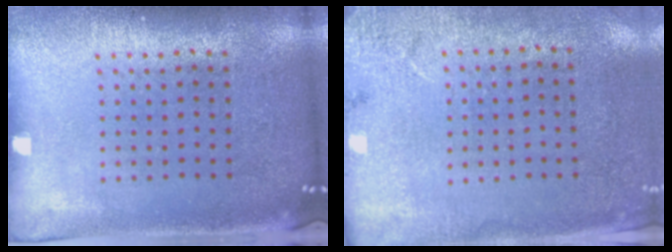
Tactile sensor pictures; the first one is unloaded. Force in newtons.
{"total": 2.7, "press": 2.2, "slide": 1.6}